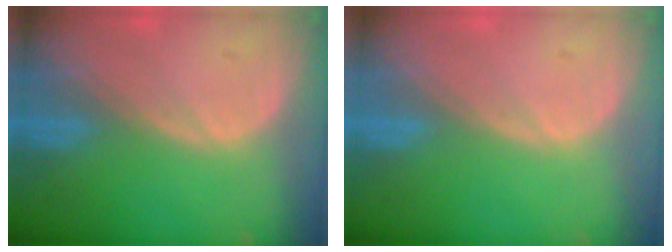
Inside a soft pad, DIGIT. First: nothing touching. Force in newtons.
{"total": 0.5, "press": 0.0, "slide": 0.5}